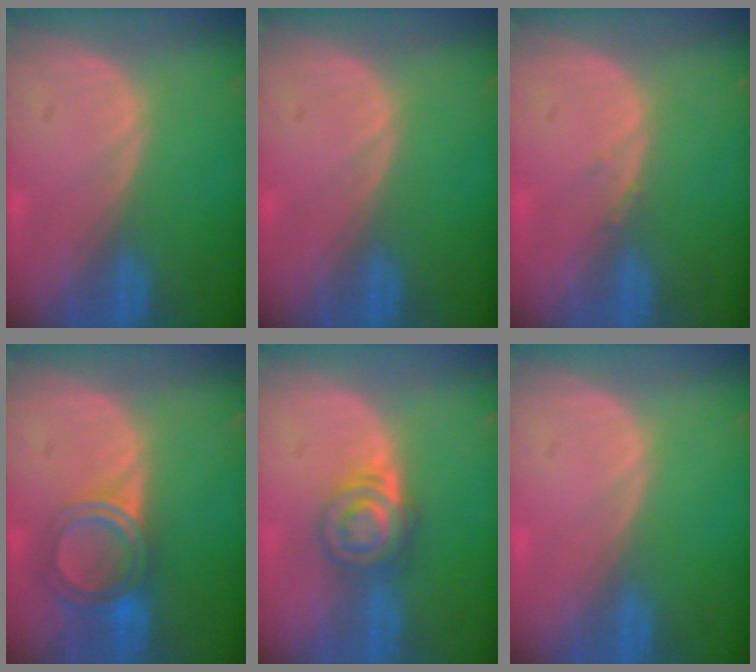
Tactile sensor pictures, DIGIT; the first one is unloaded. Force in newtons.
{"total": 0.0}
{"total": 0.6, "press": 0.6, "slide": 0.3}
{"total": 6.0, "press": 5.3, "slide": 2.8}
{"total": 6.4, "press": 5.5, "slide": 3.3}
{"total": 0.0}